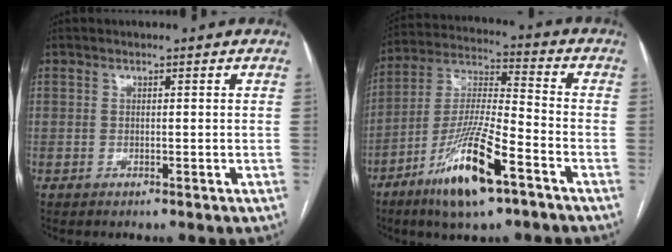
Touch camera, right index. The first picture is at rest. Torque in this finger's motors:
{"motor_torque": [1.47, -0.66, 0.76, 0.21]}